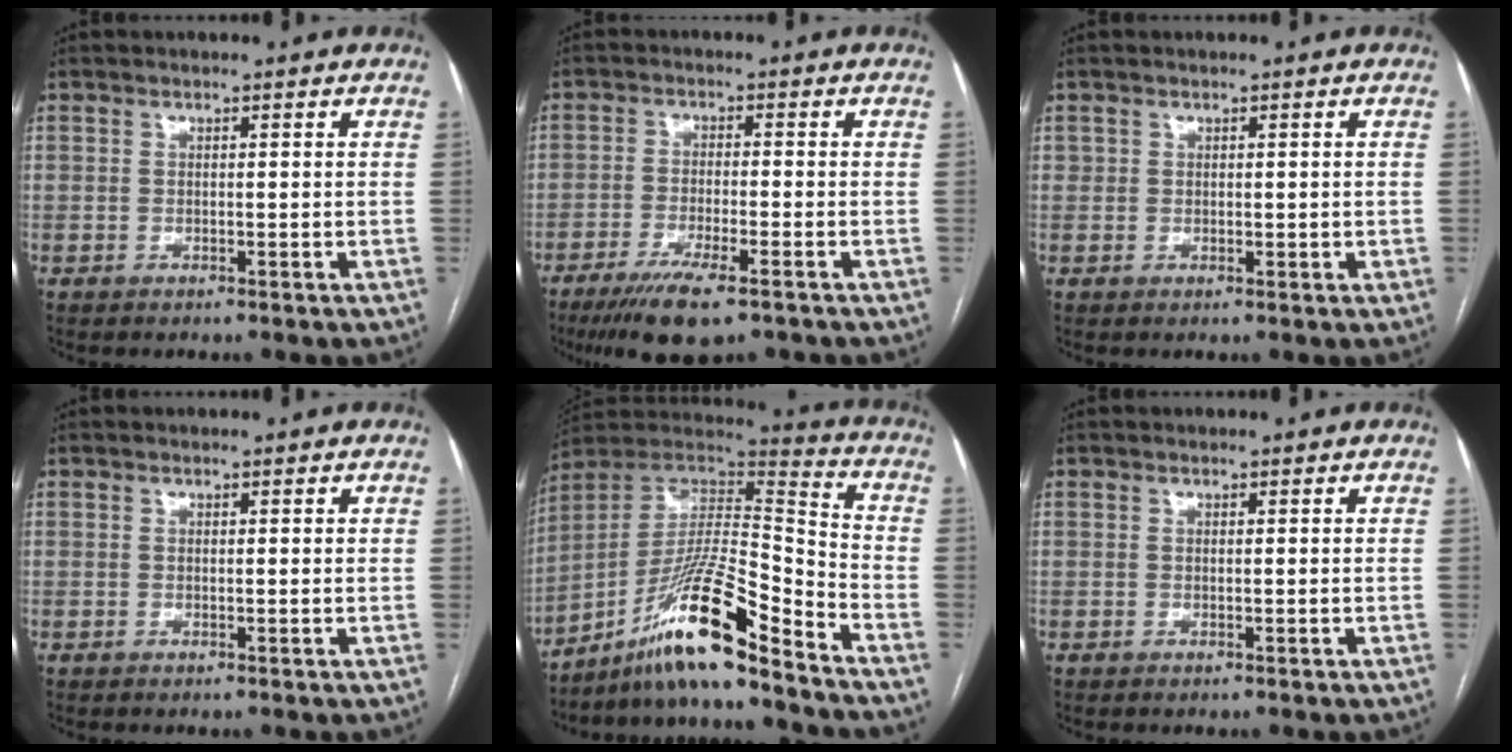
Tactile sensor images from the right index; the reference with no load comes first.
{"total": 8.8, "force": [-5.9, 1.3, 6.3], "torque": [-0.108, -0.019, -0.093]}
{"total": 1.3, "force": [0.3, 1.1, 0.6], "torque": [-0.009, 0.003, 0.008]}
{"total": 0.0}
{"total": 16.5, "force": [-11.7, 0.6, 11.6], "torque": [-0.209, 0.016, -0.204]}
{"total": 0.0}